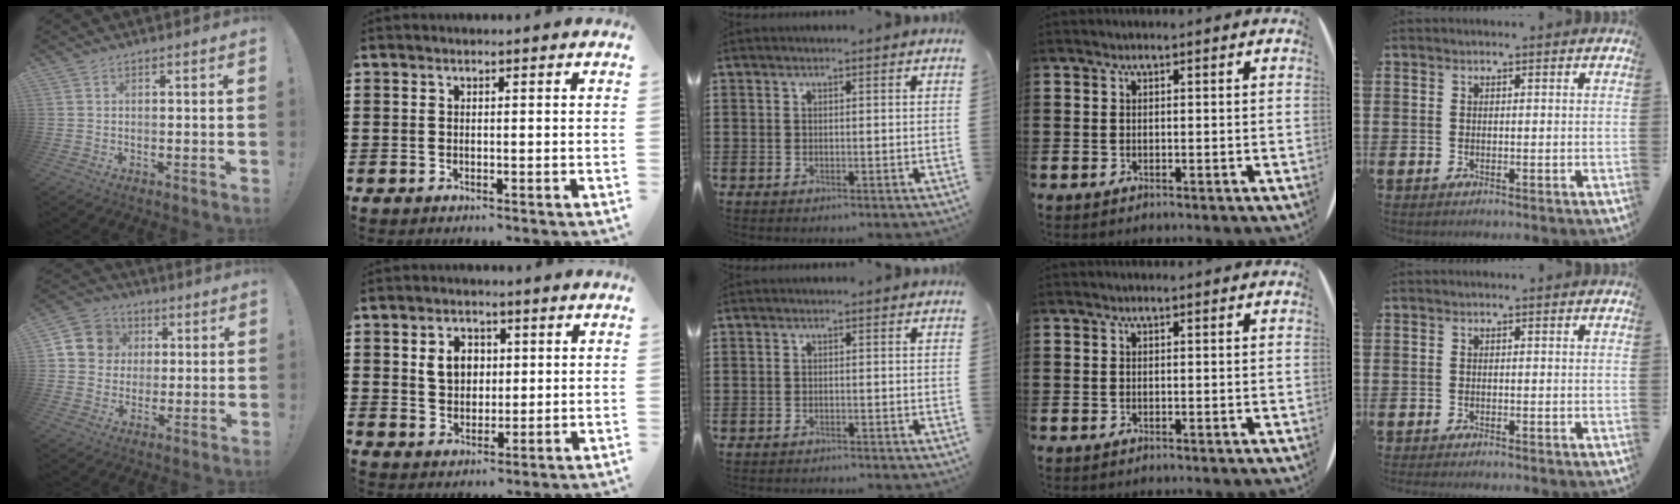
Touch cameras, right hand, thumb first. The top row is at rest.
{"thumb": {"total": 9.6, "force": [1.8, 9.1, 2.3], "torque": [-0.034, 0.002, 0.042]}, "index": {"total": 4.9, "force": [1.1, 3.9, 2.8], "torque": [-0.060, 0.011, 0.015]}, "middle": {"total": 0.7, "force": [-0.7, 0.0, 0.0], "torque": [-0.002, 0.000, -0.015]}}